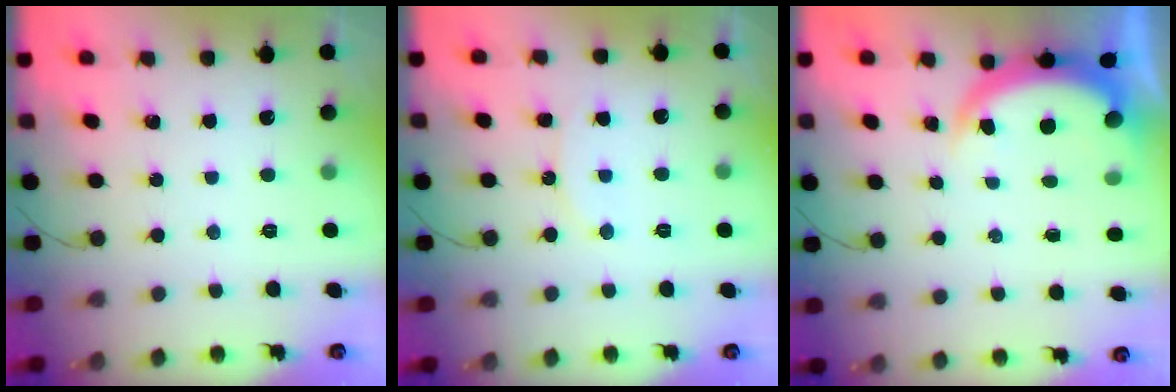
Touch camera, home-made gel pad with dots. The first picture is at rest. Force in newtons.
{"total": 6.9, "press": 6.9, "slide": 0.9}
{"total": 4.5, "press": 4.5, "slide": 0.3}